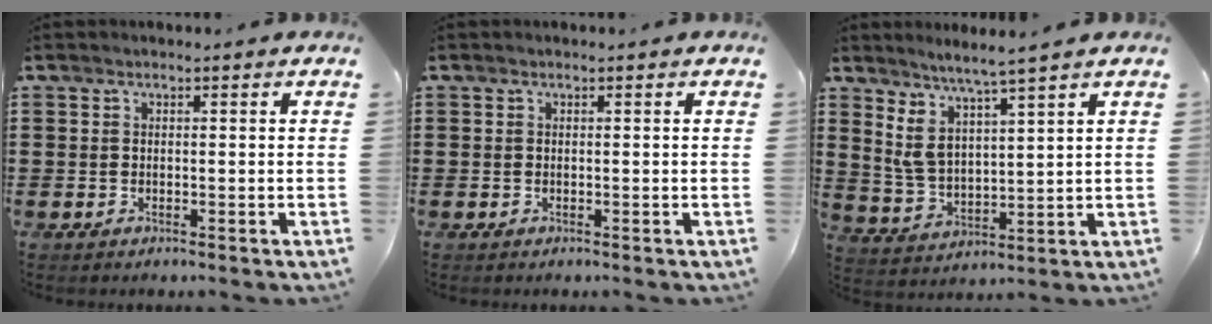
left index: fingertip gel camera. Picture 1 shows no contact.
{"total": 0.0}
{"total": 6.0, "force": [4.3, 1.1, 4.1], "torque": [-0.099, -0.022, 0.072]}